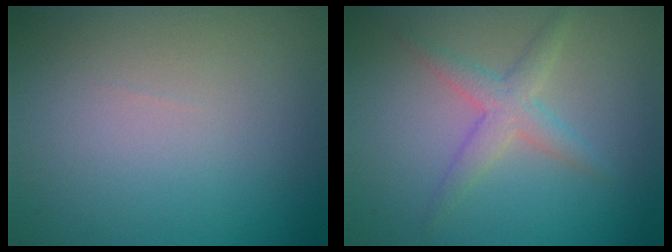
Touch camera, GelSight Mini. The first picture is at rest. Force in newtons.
{"total": 2.6, "press": 2.6, "slide": 0.2}